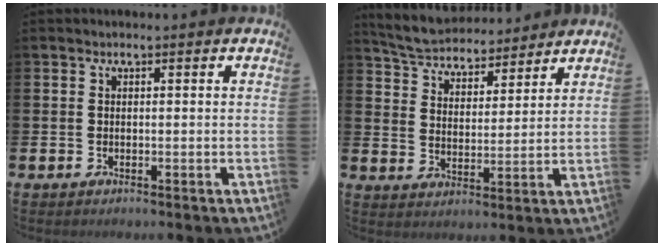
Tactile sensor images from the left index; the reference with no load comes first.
{"total": 5.7, "force": [5.6, 1.2, 0.5], "torque": [-0.037, -0.036, 0.097]}